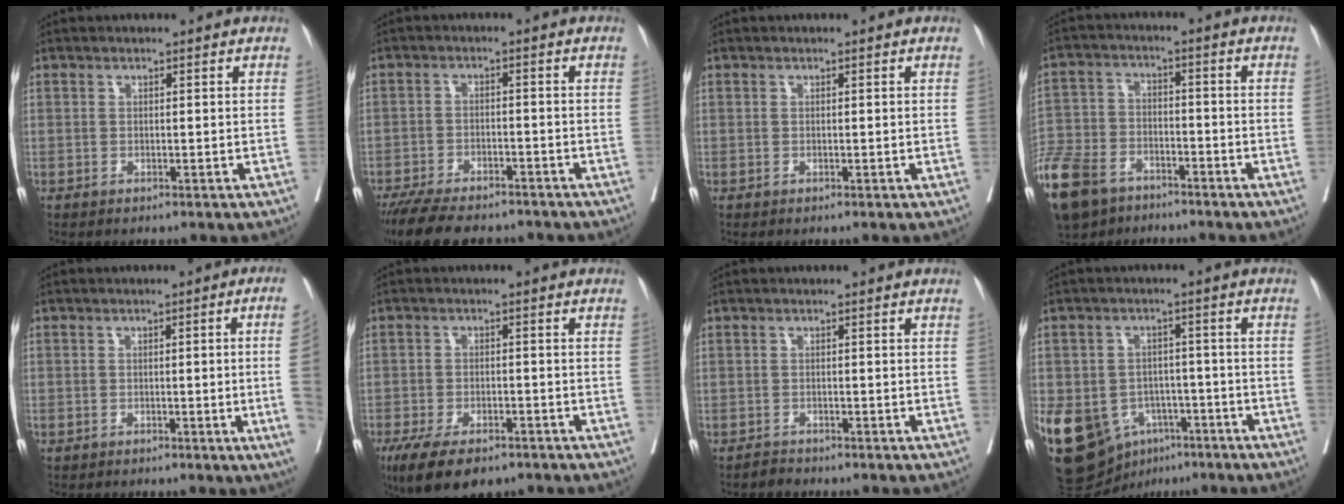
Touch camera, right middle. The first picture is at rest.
{"total": 12.8, "force": [-10.9, 3.9, 5.5], "torque": [-0.097, -0.008, -0.162]}
{"total": 0.0}
{"total": 16.8, "force": [-11.8, 8.8, 8.2], "torque": [-0.222, -0.024, -0.212]}
{"total": 6.7, "force": [-1.2, -1.3, 6.5], "torque": [-0.068, -0.005, -0.020]}
{"total": 9.9, "force": [-7.1, 3.7, 5.9], "torque": [-0.096, -0.012, -0.112]}
{"total": 1.1, "force": [-1.0, 0.3, -0.2], "torque": [0.003, -0.003, -0.021]}
{"total": 16.6, "force": [-7.6, 12.3, 8.2], "torque": [-0.181, 0.010, -0.108]}